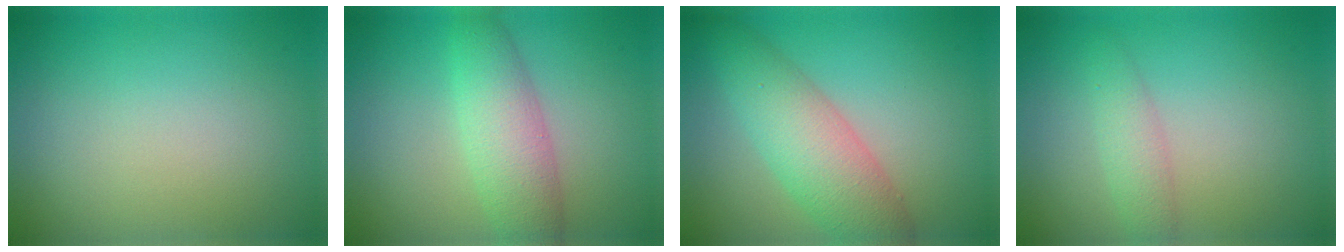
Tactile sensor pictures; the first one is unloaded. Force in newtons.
{"total": 4.7, "press": 4.7, "slide": 0.1}
{"total": 6.0, "press": 6.0, "slide": 0.2}
{"total": 2.2, "press": 2.2, "slide": 0.0}